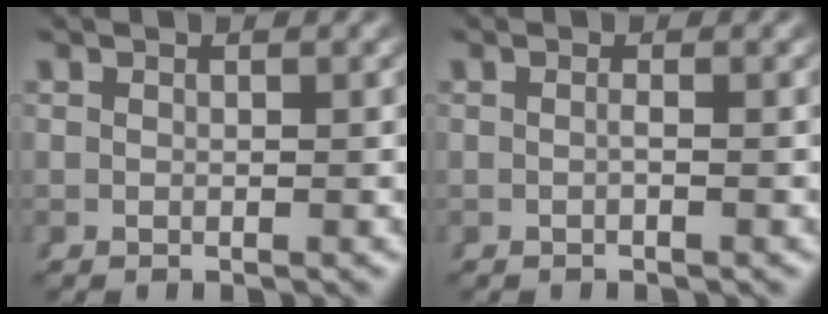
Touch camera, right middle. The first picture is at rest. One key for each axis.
{"total": 0.7, "fx": -0.4, "fy": 0.3, "fz": 0.6, "tx": -0.012, "ty": -0.001, "tz": -0.007}